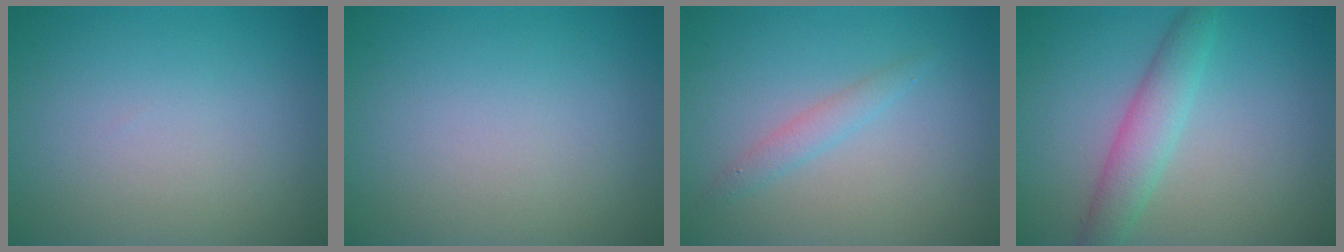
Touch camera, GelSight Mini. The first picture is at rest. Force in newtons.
{"total": 0.0}
{"total": 1.4, "press": 1.4, "slide": 0.1}
{"total": 3.2, "press": 3.2, "slide": 0.1}